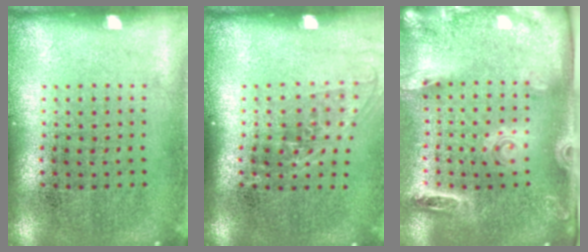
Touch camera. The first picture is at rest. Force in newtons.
{"total": 1.2, "press": 1.0, "slide": 0.7}
{"total": 2.7, "press": 1.9, "slide": 1.9}